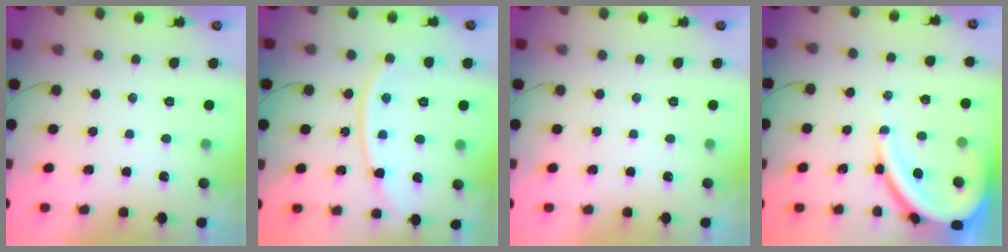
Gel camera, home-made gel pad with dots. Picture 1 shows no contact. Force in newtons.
{"total": 11.9, "press": 11.8, "slide": 1.3}
{"total": 0.0}
{"total": 11.1, "press": 11.1, "slide": 1.0}